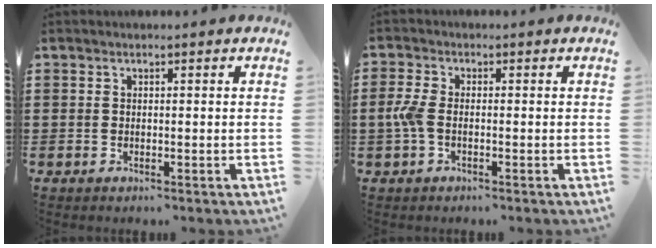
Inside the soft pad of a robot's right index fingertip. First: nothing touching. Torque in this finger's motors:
{"motor_torque": [1.01, -0.12, 0.22, 0.11]}